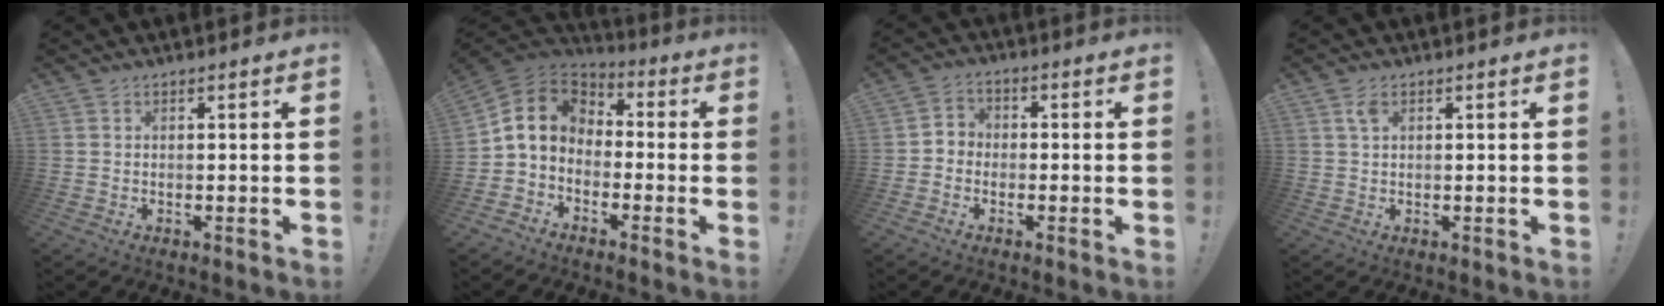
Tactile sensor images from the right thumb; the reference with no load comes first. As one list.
[{"total": 9.4, "force": [-0.5, 7.7, 5.3], "torque": [-0.099, 0.014, -0.002]}, {"total": 3.9, "force": [-2.2, 3.0, 1.2], "torque": [-0.024, 0.020, -0.039]}, {"total": 2.8, "force": [1.3, 1.2, 2.1], "torque": [-0.036, -0.001, 0.020]}]